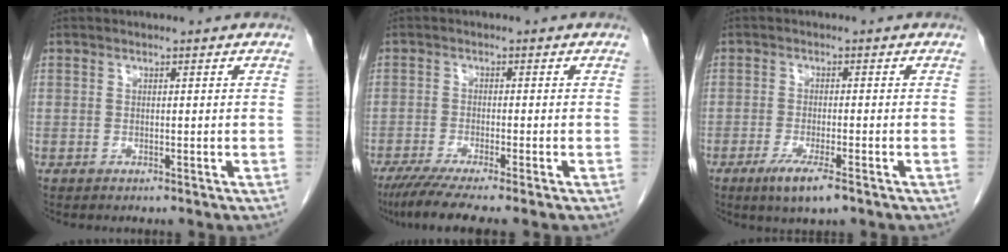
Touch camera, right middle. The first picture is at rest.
{"total": 7.1, "force": [-5.6, -0.3, 4.5], "torque": [-0.069, -0.019, -0.091]}
{"total": 5.2, "force": [-3.1, 0.6, 4.1], "torque": [-0.078, -0.012, -0.050]}